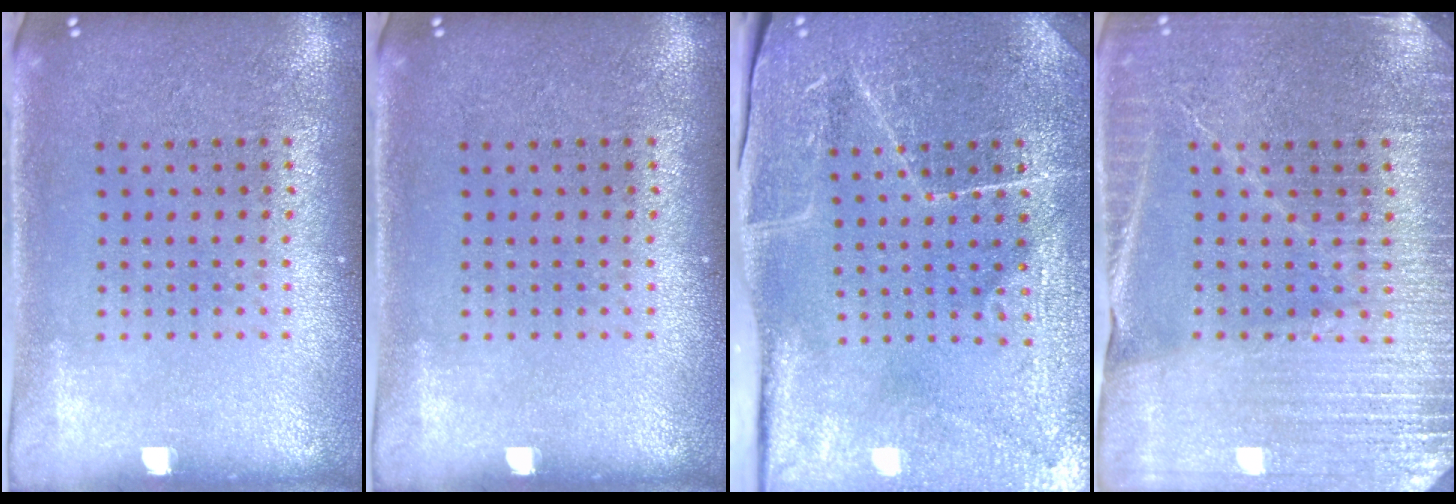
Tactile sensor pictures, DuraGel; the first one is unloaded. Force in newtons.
{"total": 0.0}
{"total": 3.8, "press": 3.7, "slide": 0.2}
{"total": 3.7, "press": 3.5, "slide": 1.0}